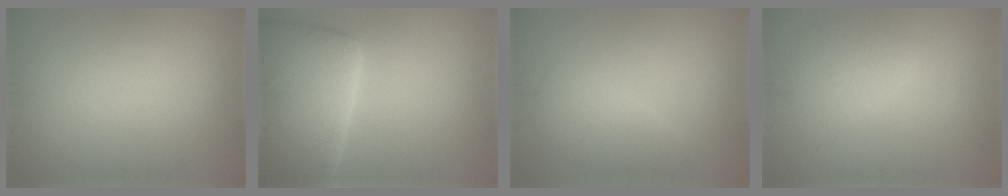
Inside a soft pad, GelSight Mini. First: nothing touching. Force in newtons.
{"total": 11.3, "press": 11.3, "slide": 1.0}
{"total": 2.7, "press": 2.7, "slide": 0.2}
{"total": 2.5, "press": 2.5, "slide": 0.1}